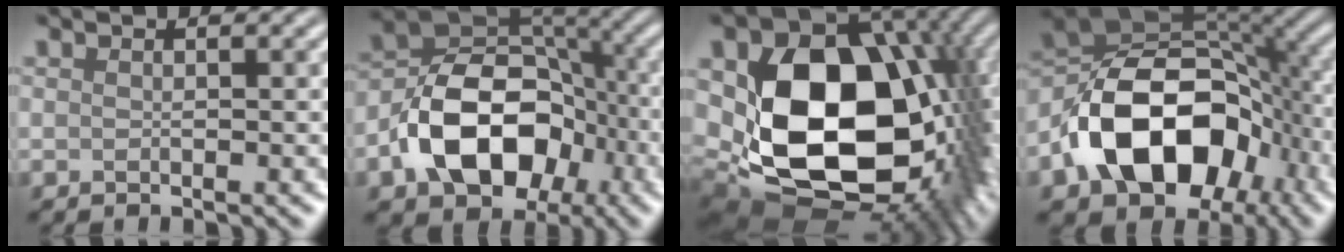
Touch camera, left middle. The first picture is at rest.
{"total": 11.6, "force": [-3.9, 7.8, 7.6], "torque": [-0.133, 0.002, -0.074]}
{"total": 19.0, "force": [1.1, 13.1, 13.7], "torque": [-0.267, -0.048, 0.059]}
{"total": 14.3, "force": [-4.5, 9.6, 9.5], "torque": [-0.168, 0.007, -0.088]}